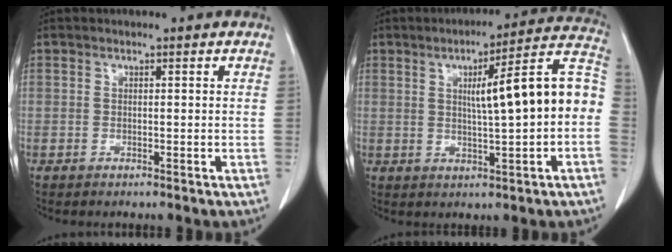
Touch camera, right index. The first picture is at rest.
{"total": 13.6, "force": [0.6, 0.9, 13.6], "torque": [-0.182, 0.034, 0.005]}